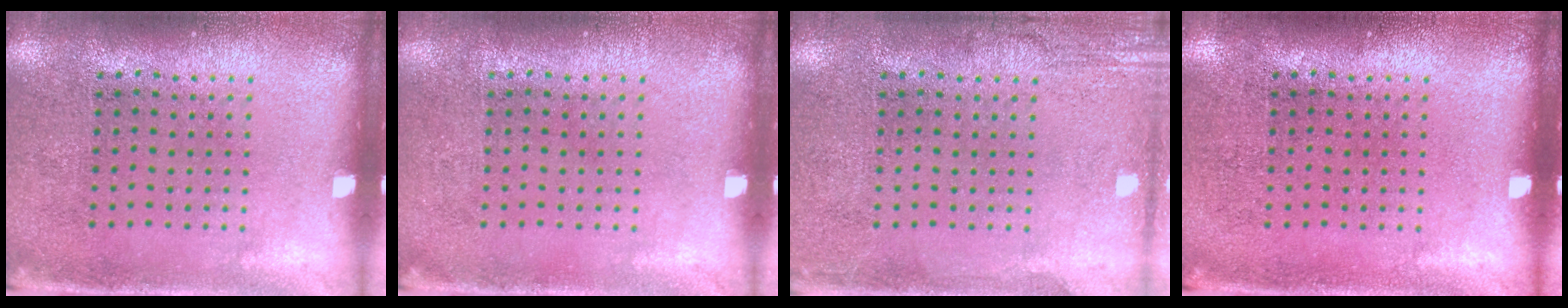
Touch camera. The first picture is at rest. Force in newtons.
{"total": 0.0}
{"total": 2.4, "press": 2.4, "slide": 0.3}
{"total": 0.0}